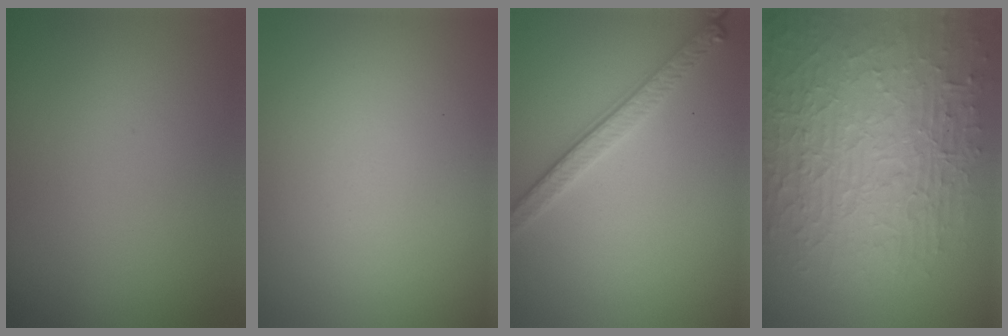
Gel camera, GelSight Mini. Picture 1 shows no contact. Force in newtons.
{"total": 0.0}
{"total": 2.8, "press": 2.6, "slide": 1.1}
{"total": 10.1, "press": 6.6, "slide": 7.6}